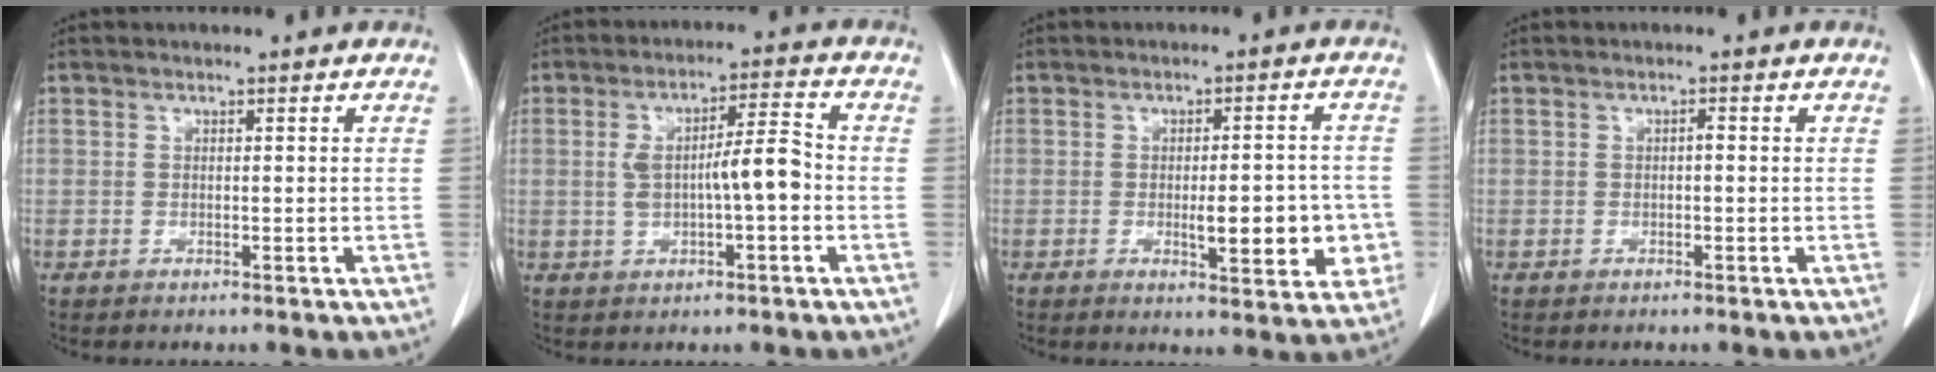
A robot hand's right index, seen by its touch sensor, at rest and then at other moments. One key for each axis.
{"total": 7.5, "fx": -0.7, "fy": 1.4, "fz": 7.4, "tx": -0.134, "ty": 0.017, "tz": -0.010}
{"total": 8.6, "fx": -1.9, "fy": 2.5, "fz": 8.0, "tx": -0.099, "ty": 0.005, "tz": -0.018}
{"total": 0.6, "fx": -0.1, "fy": 0.2, "fz": 0.6, "tx": -0.010, "ty": 0.002, "tz": -0.001}